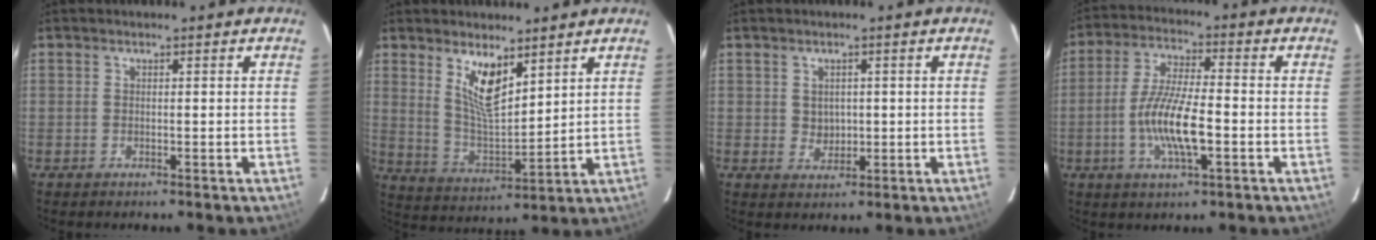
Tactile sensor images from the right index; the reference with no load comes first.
{"total": 8.9, "force": [5.3, 3.0, 6.6], "torque": [-0.119, -0.007, 0.110]}
{"total": 2.8, "force": [0.3, 2.5, 1.2], "torque": [-0.017, 0.004, 0.010]}
{"total": 10.9, "force": [-2.9, 2.6, 10.2], "torque": [-0.203, -0.002, -0.057]}